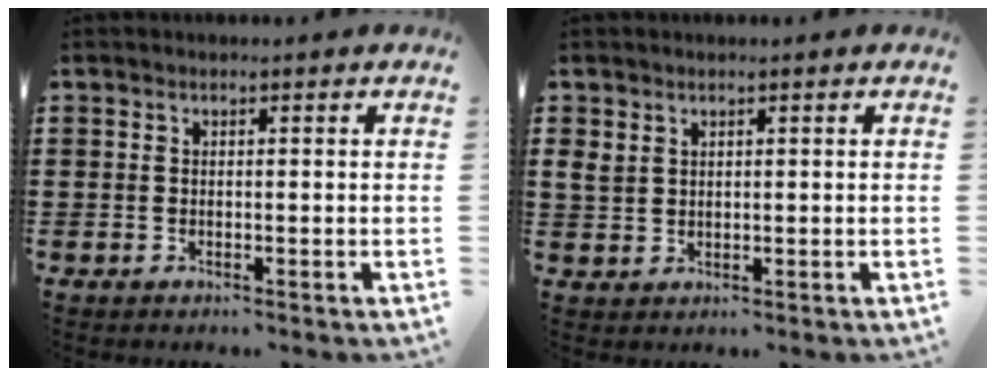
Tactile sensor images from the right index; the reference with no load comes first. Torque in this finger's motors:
{"motor_torque": [0.17, 0.11, 0.09, 0.03]}